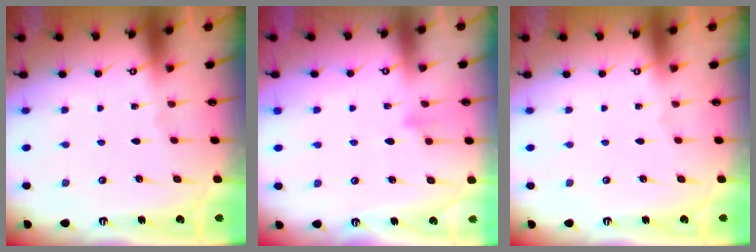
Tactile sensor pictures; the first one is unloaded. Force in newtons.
{"total": 7.7, "press": 7.4, "slide": 2.1}
{"total": 0.0}